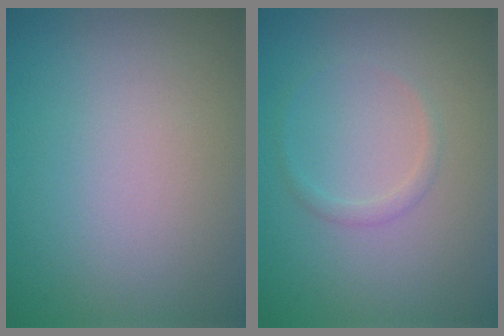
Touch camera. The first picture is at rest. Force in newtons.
{"total": 0.9, "press": 0.9, "slide": 0.0}